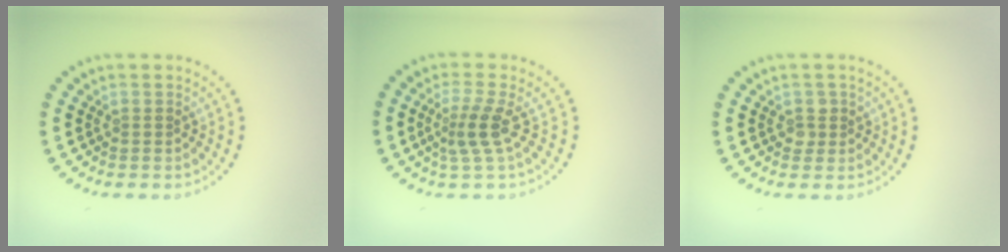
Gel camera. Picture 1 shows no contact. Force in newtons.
{"total": 2.6, "press": 1.8, "slide": 1.8}
{"total": 1.1, "press": 1.1, "slide": 0.4}